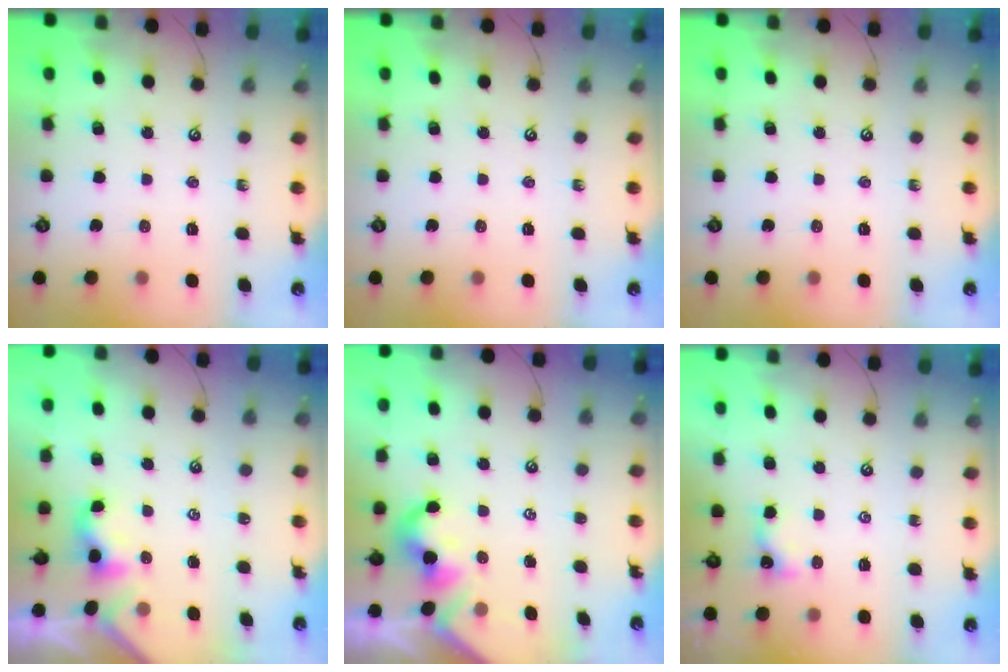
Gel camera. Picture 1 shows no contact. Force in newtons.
{"total": 0.0}
{"total": 0.0}
{"total": 1.1, "press": 1.1, "slide": 0.2}
{"total": 2.2, "press": 2.2, "slide": 0.4}
{"total": 1.4, "press": 1.4, "slide": 0.3}